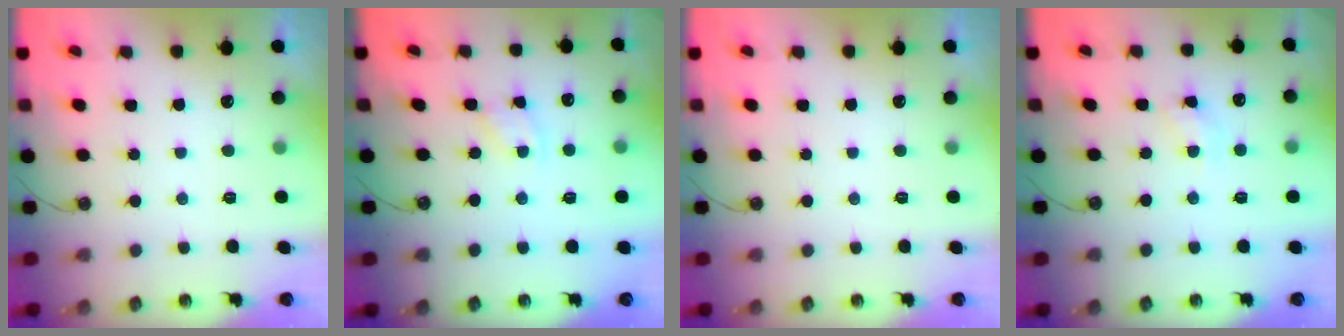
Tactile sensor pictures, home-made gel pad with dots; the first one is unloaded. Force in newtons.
{"total": 2.1, "press": 2.1, "slide": 0.3}
{"total": 0.0}
{"total": 4.4, "press": 4.3, "slide": 0.5}